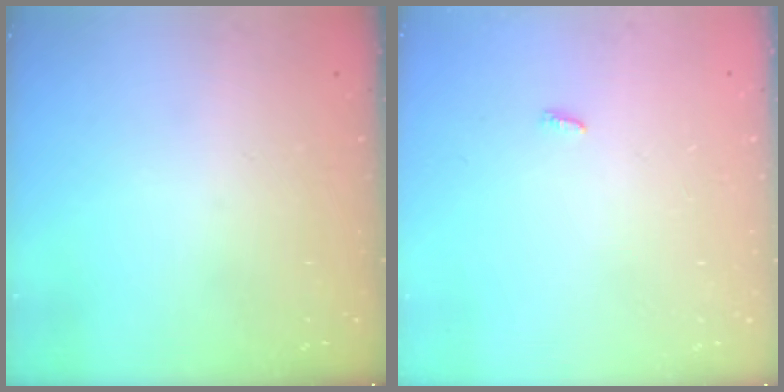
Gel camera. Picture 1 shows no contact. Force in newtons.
{"total": 2.3, "press": 2.3, "slide": 0.3}